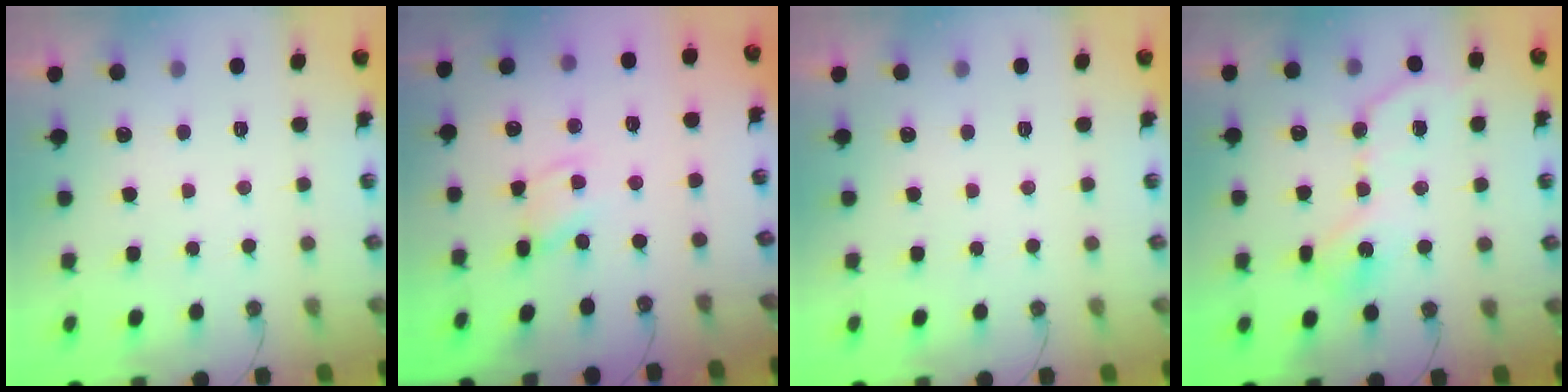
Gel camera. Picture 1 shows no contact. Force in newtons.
{"total": 1.4, "press": 1.4, "slide": 0.2}
{"total": 0.0}
{"total": 11.3, "press": 11.3, "slide": 0.4}